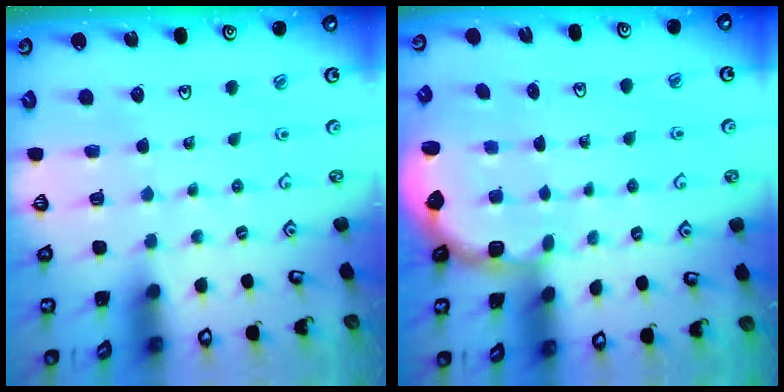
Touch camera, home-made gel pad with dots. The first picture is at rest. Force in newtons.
{"total": 2.6, "press": 2.1, "slide": 1.5}